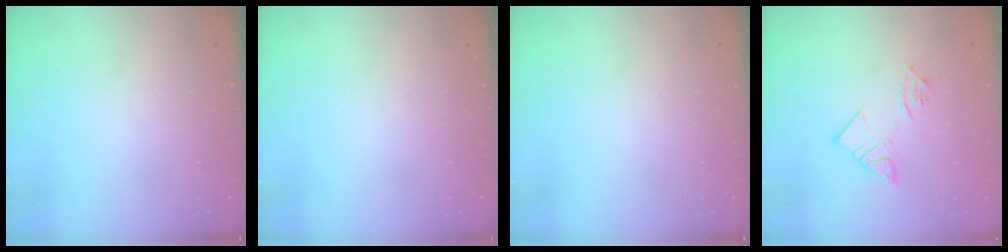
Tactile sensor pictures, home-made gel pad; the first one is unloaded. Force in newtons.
{"total": 0.0}
{"total": 0.0}
{"total": 8.4, "press": 8.4, "slide": 0.6}